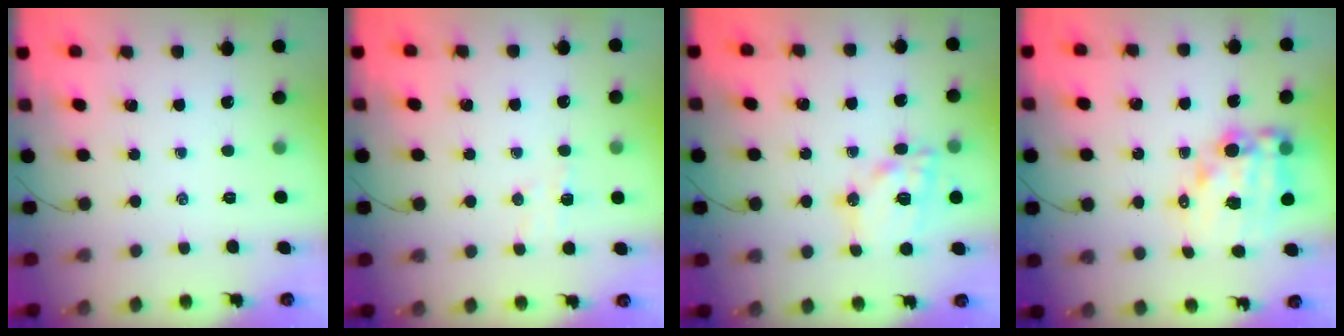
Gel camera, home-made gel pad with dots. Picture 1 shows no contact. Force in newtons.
{"total": 5.7, "press": 5.7, "slide": 0.9}
{"total": 15.7, "press": 15.5, "slide": 2.8}
{"total": 13.8, "press": 13.4, "slide": 3.3}